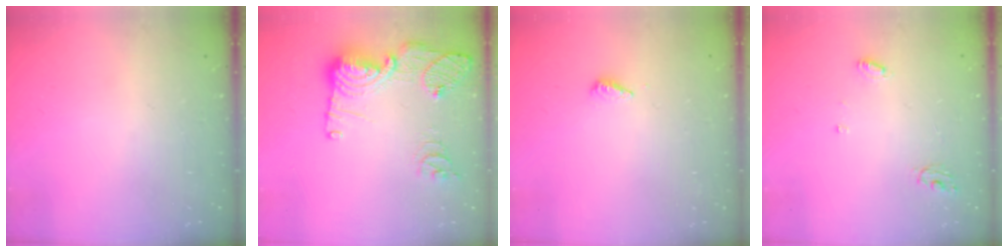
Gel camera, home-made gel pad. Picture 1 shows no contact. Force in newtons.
{"total": 16.2, "press": 16.2, "slide": 1.7}
{"total": 2.9, "press": 2.9, "slide": 0.3}
{"total": 5.1, "press": 5.1, "slide": 0.4}